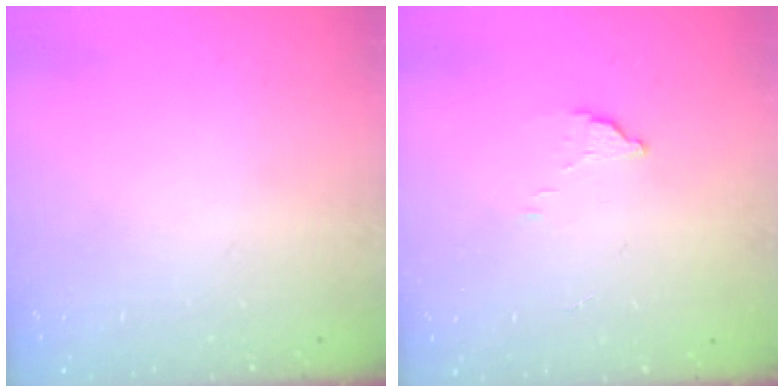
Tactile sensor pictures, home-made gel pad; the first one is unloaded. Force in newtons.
{"total": 2.8, "press": 2.7, "slide": 0.3}